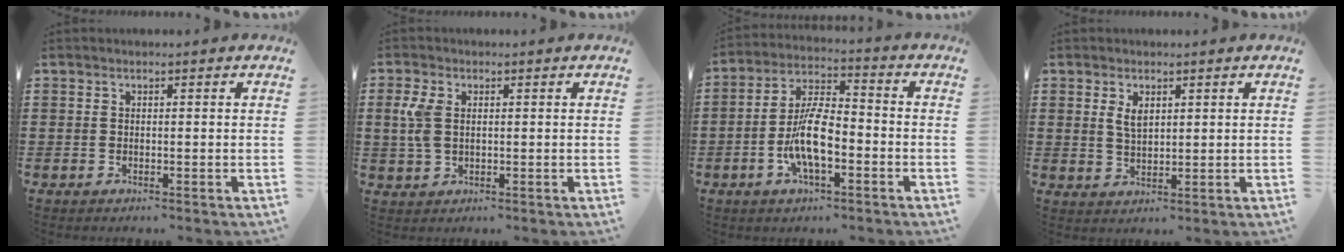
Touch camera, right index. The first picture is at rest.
{"total": 4.3, "force": [0.9, 2.6, 3.3], "torque": [-0.086, 0.003, 0.010]}
{"total": 9.2, "force": [-2.7, 3.5, 8.1], "torque": [-0.176, -0.004, -0.055]}
{"total": 2.8, "force": [1.3, 1.4, 2.0], "torque": [-0.036, 0.001, 0.021]}